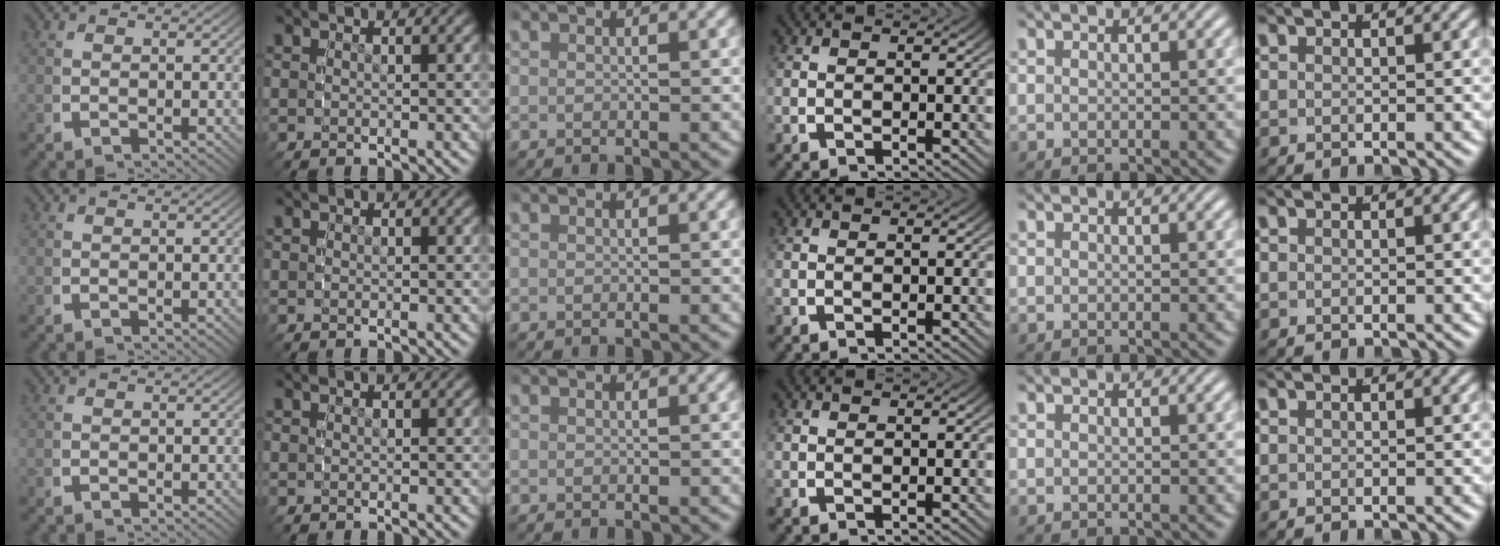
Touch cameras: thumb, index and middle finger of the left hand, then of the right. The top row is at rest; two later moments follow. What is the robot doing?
{"motion": "reach", "object": "photo album"}